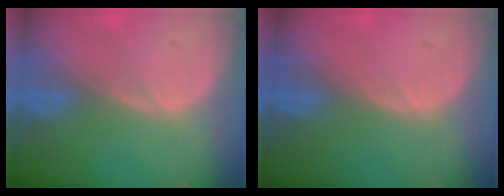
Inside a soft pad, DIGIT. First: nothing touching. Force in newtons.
{"total": 0.0}